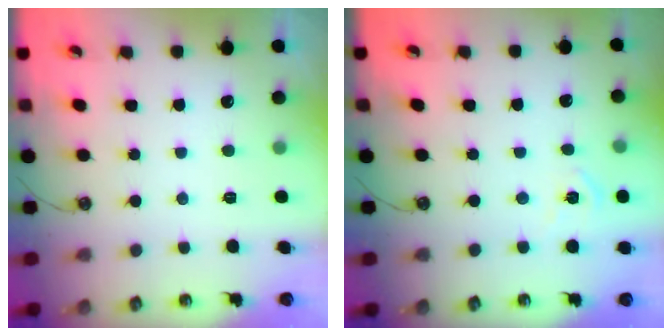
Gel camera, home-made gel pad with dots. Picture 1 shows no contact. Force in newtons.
{"total": 5.3, "press": 5.2, "slide": 0.6}